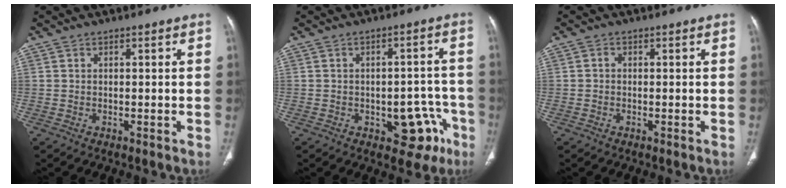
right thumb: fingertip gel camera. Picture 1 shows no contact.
{"total": 9.6, "force": [-4.2, 5.8, 6.5], "torque": [-0.036, 0.034, -0.045]}
{"total": 0.7, "force": [-0.1, 0.6, 0.3], "torque": [-0.004, 0.002, -0.006]}